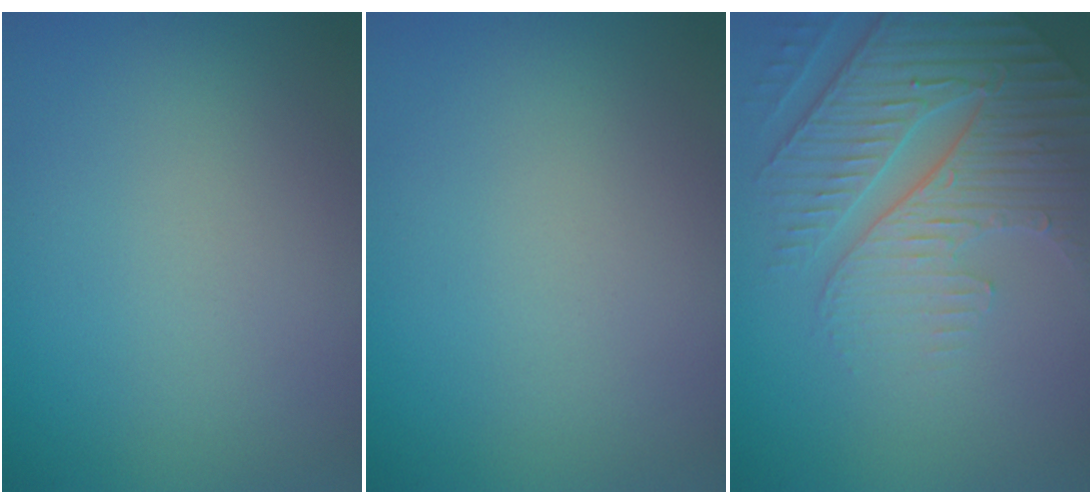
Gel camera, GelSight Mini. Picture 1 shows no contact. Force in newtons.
{"total": 0.0}
{"total": 6.5, "press": 5.2, "slide": 3.9}